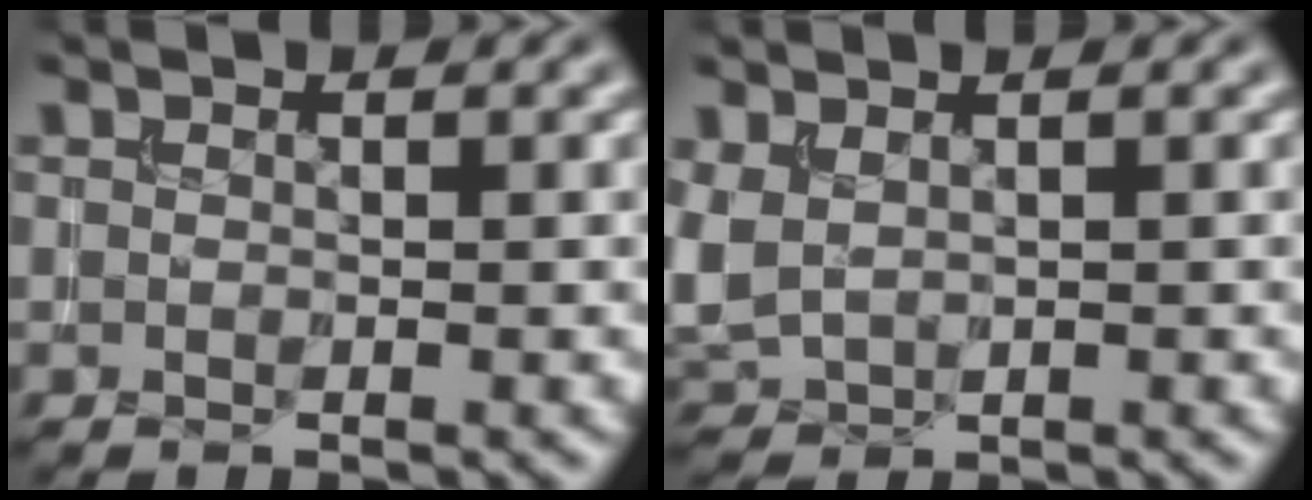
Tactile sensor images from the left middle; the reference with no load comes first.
{"total": 2.9, "force": [0.7, 1.9, 2.0], "torque": [-0.062, 0.000, 0.020]}